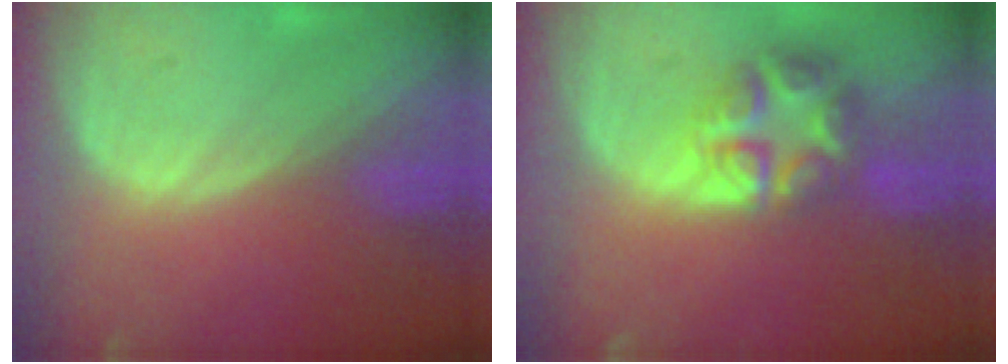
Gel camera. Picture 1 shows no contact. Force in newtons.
{"total": 8.0, "press": 6.9, "slide": 4.0}